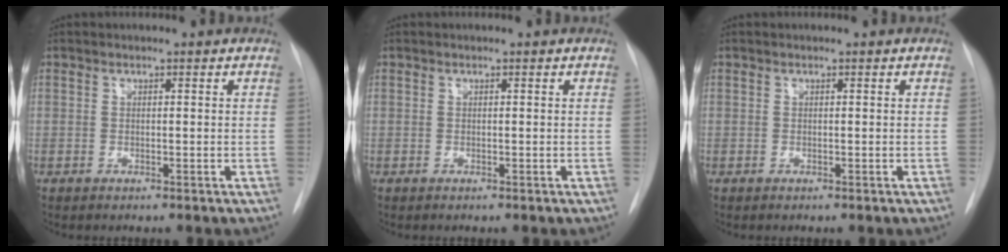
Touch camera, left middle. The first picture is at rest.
{"total": 0.0}
{"total": 0.0}